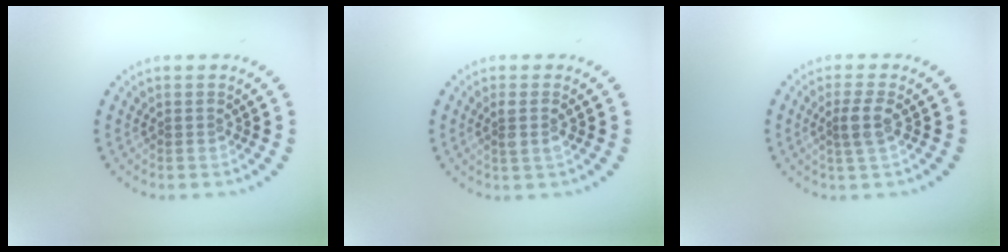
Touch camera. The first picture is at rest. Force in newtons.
{"total": 1.5, "press": 1.4, "slide": 0.6}
{"total": 2.0, "press": 1.7, "slide": 1.1}